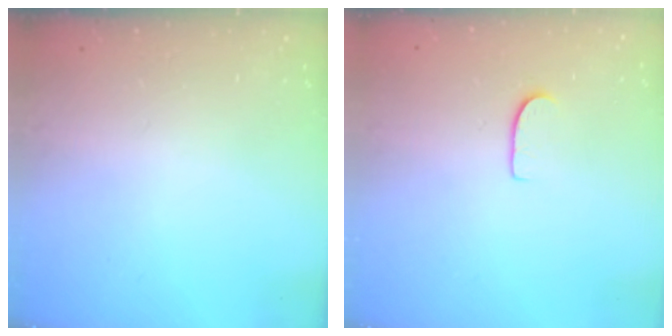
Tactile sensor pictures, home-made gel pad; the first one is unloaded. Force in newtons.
{"total": 6.1, "press": 6.1, "slide": 0.5}